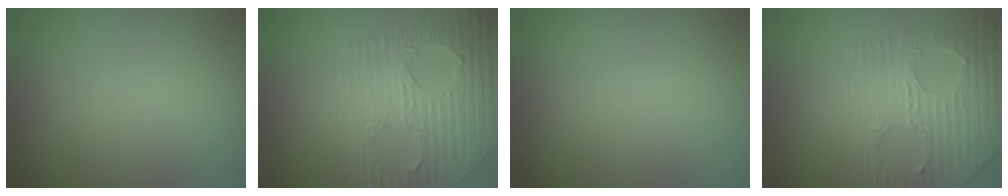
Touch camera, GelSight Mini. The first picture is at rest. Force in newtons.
{"total": 8.4, "press": 5.8, "slide": 6.1}
{"total": 0.0}
{"total": 5.0, "press": 4.7, "slide": 1.8}